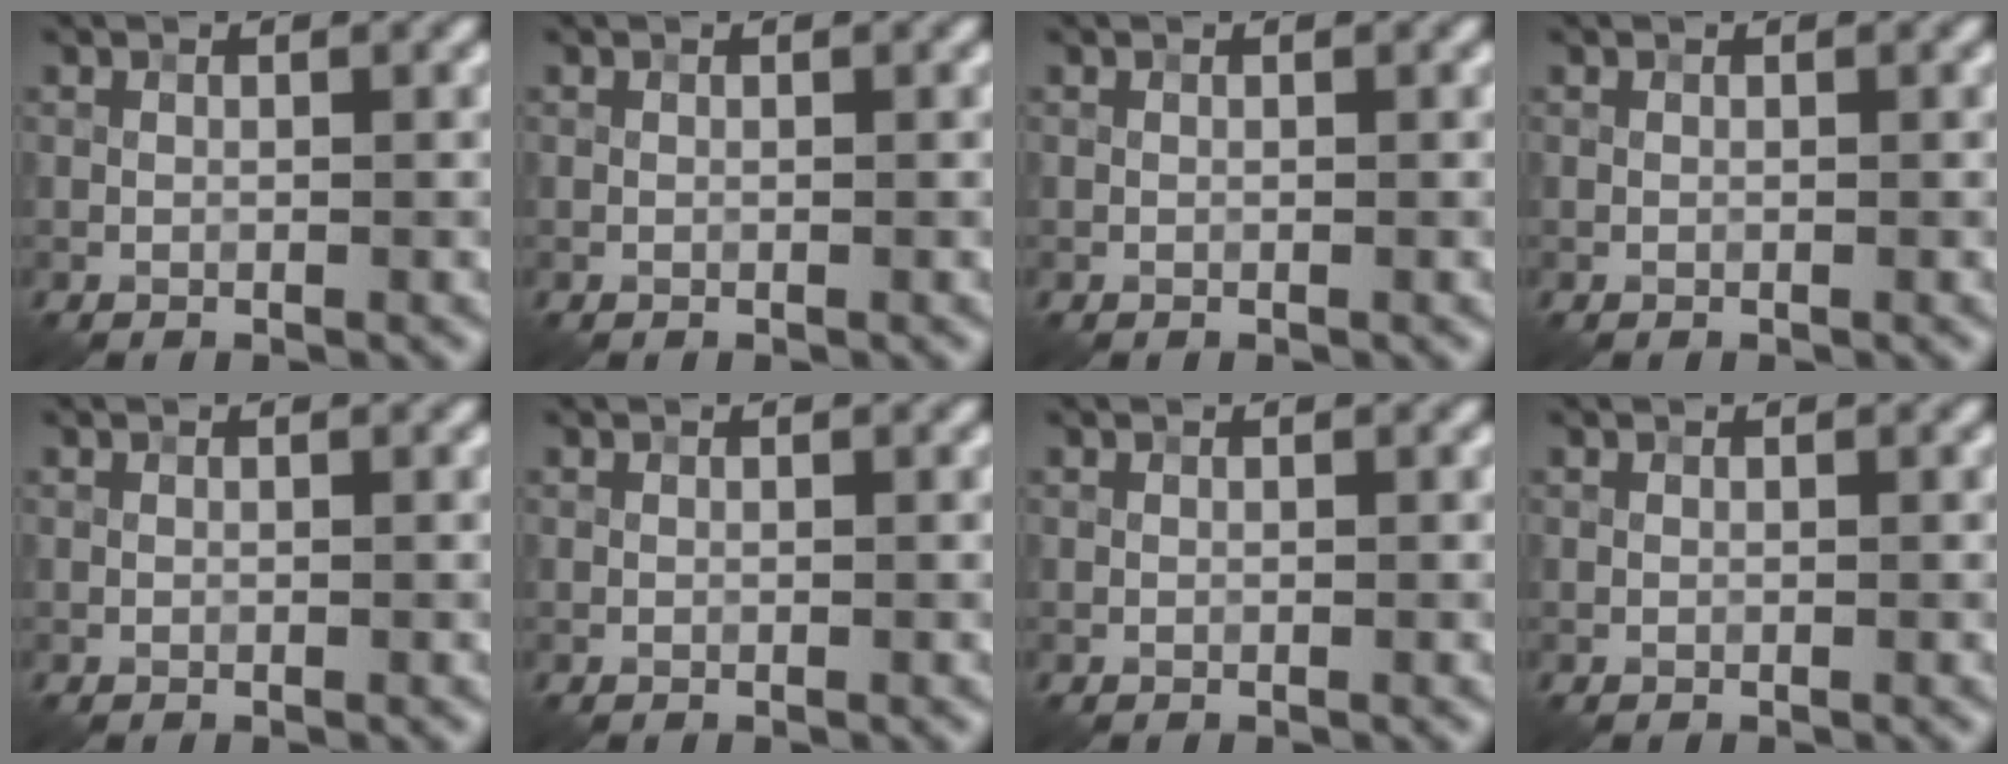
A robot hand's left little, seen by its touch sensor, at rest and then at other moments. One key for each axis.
{"total": 0.0}
{"total": 0.0}
{"total": 0.0}
{"total": 0.0}
{"total": 0.0}
{"total": 0.0}
{"total": 0.0}